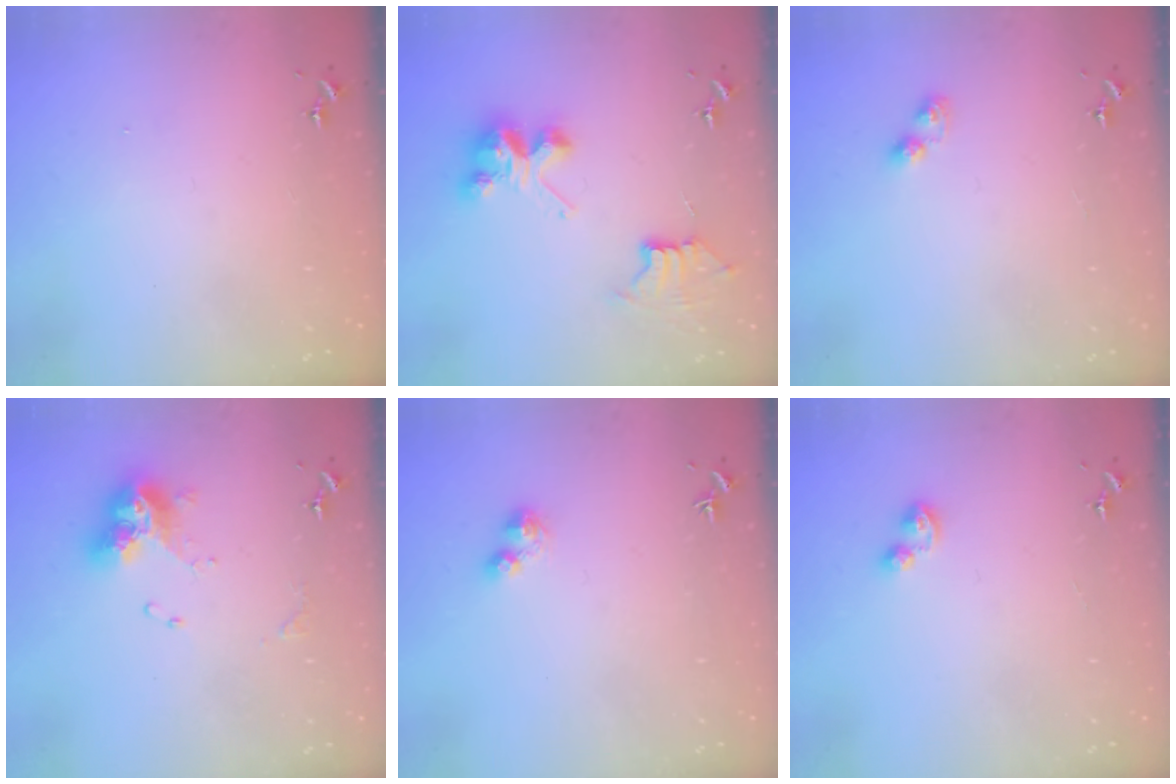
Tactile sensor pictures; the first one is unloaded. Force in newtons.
{"total": 9.7, "press": 9.6, "slide": 0.7}
{"total": 2.6, "press": 2.5, "slide": 0.4}
{"total": 12.9, "press": 12.8, "slide": 1.3}
{"total": 3.7, "press": 3.7, "slide": 0.6}
{"total": 5.0, "press": 4.9, "slide": 0.9}